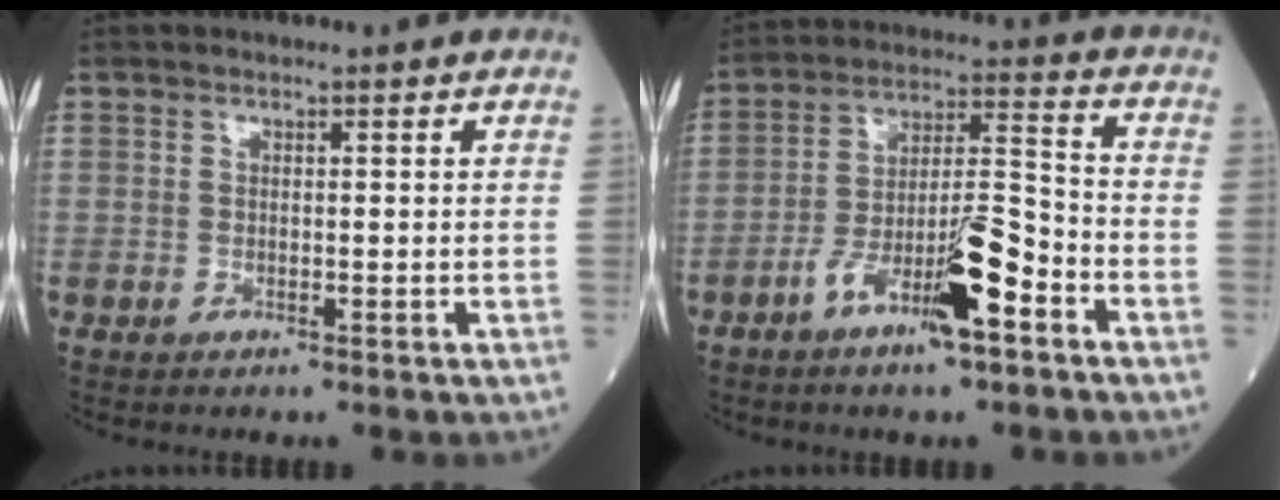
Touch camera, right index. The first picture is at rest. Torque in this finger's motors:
{"motor_torque": [0.95, -0.65, 0.52, 0.14]}